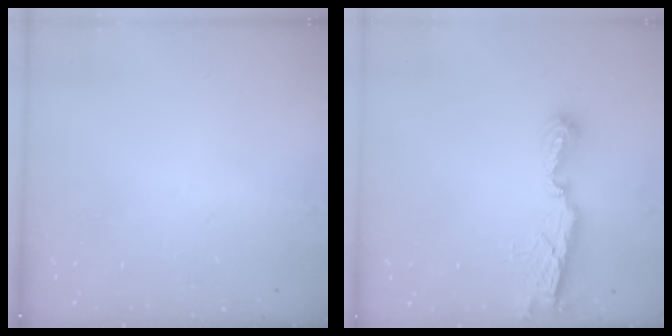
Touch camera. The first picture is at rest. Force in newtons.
{"total": 7.2, "press": 7.2, "slide": 0.2}